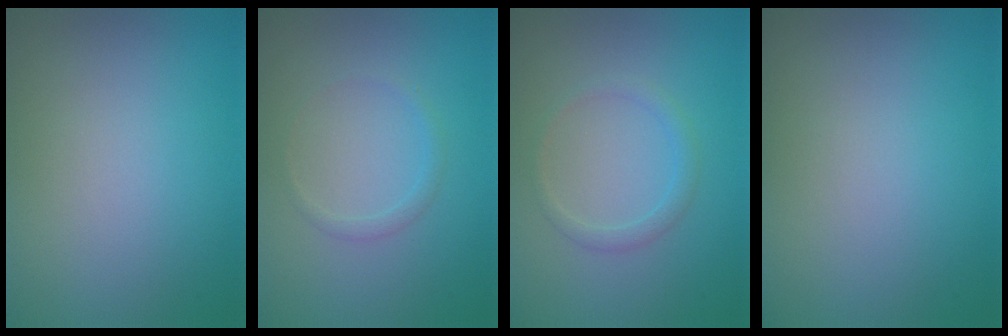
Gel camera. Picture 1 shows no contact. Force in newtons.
{"total": 0.9, "press": 0.9, "slide": 0.0}
{"total": 1.3, "press": 1.3, "slide": 0.1}
{"total": 0.0}